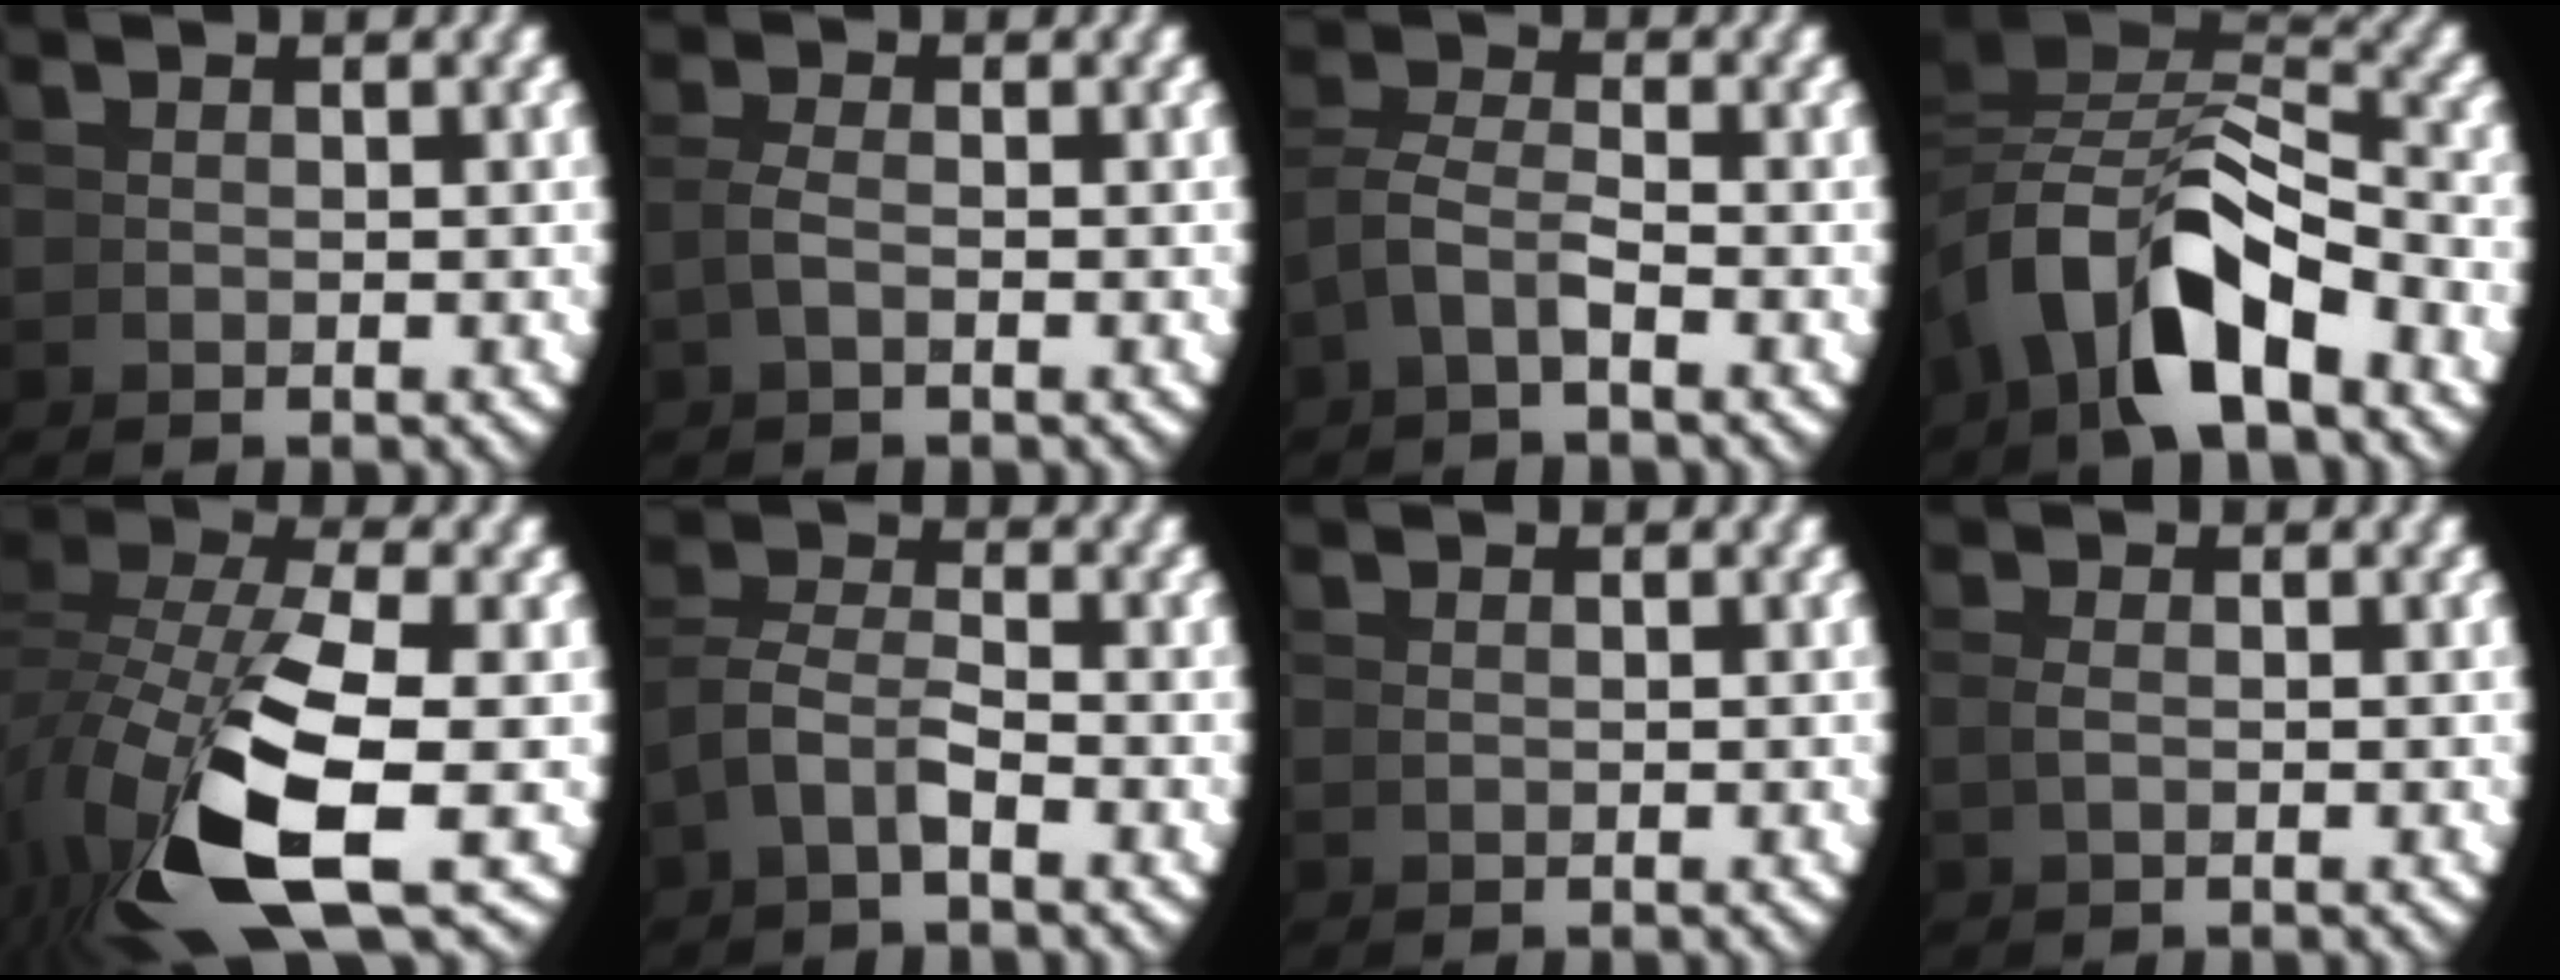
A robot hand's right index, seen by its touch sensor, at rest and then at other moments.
{"total": 1.1, "force": [0.1, -0.7, 0.9], "torque": [-0.019, -0.003, 0.006]}
{"total": 2.7, "force": [-0.6, 1.7, 2.0], "torque": [-0.045, -0.008, -0.013]}
{"total": 8.7, "force": [-0.4, 5.5, 6.7], "torque": [-0.132, -0.017, 0.003]}
{"total": 9.3, "force": [-1.7, 4.4, 8.0], "torque": [-0.178, -0.037, 0.000]}
{"total": 3.1, "force": [-0.8, 2.2, 2.1], "torque": [-0.048, -0.010, -0.016]}
{"total": 0.7, "force": [0.4, -0.6, -0.2], "torque": [0.001, -0.003, 0.011]}
{"total": 1.2, "force": [0.3, -1.2, 0.0], "torque": [-0.003, -0.001, 0.011]}